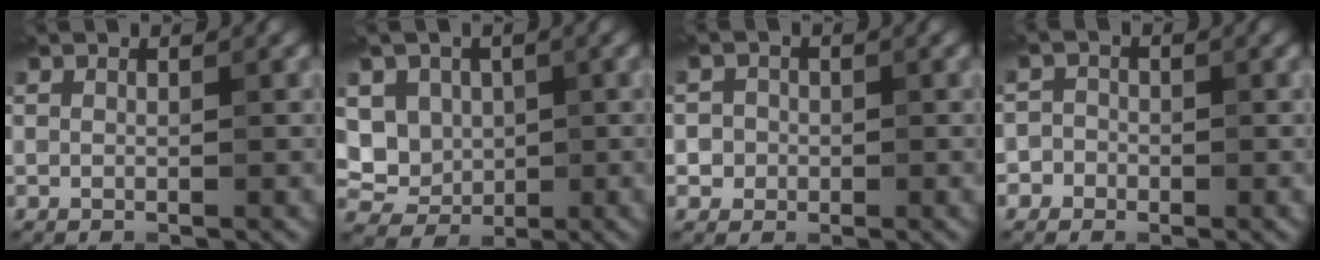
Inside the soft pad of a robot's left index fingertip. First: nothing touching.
{"total": 4.0, "force": [0.0, 3.6, 1.8], "torque": [-0.030, -0.004, -0.011]}
{"total": 2.7, "force": [0.2, 2.6, 0.8], "torque": [-0.003, 0.008, -0.003]}
{"total": 2.4, "force": [-1.0, 2.2, 0.0], "torque": [0.032, 0.016, -0.040]}